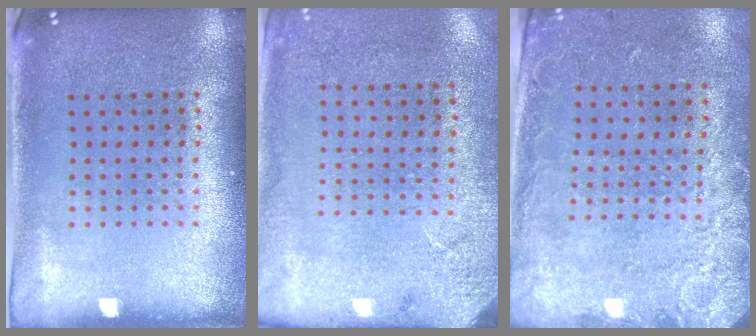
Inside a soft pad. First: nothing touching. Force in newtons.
{"total": 2.7, "press": 2.2, "slide": 1.5}
{"total": 2.6, "press": 1.9, "slide": 1.8}